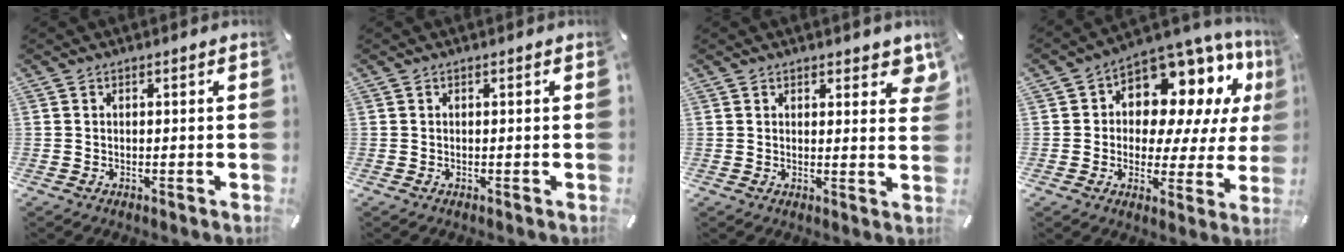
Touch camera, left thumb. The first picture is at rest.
{"total": 0.0}
{"total": 3.8, "force": [2.7, 1.9, 1.8], "torque": [-0.009, -0.012, 0.043]}
{"total": 12.0, "force": [6.9, 7.7, 6.0], "torque": [-0.097, -0.068, 0.126]}